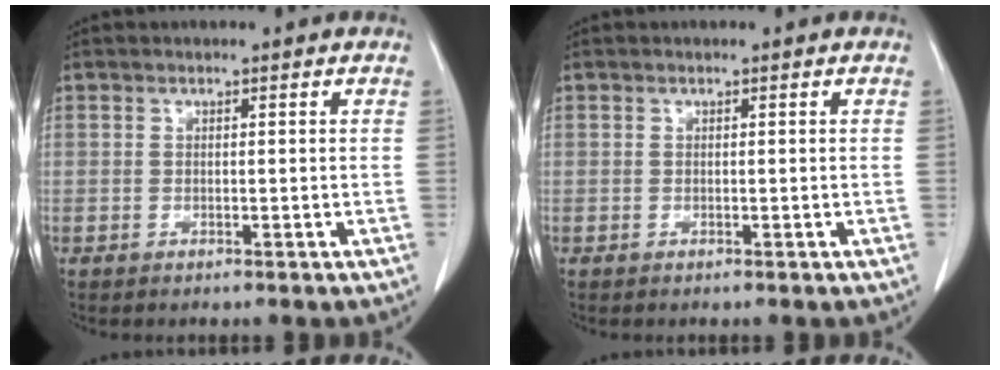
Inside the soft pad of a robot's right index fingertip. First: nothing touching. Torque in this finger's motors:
{"motor_torque": [0.00, 0.00, 0.00, 0.00]}